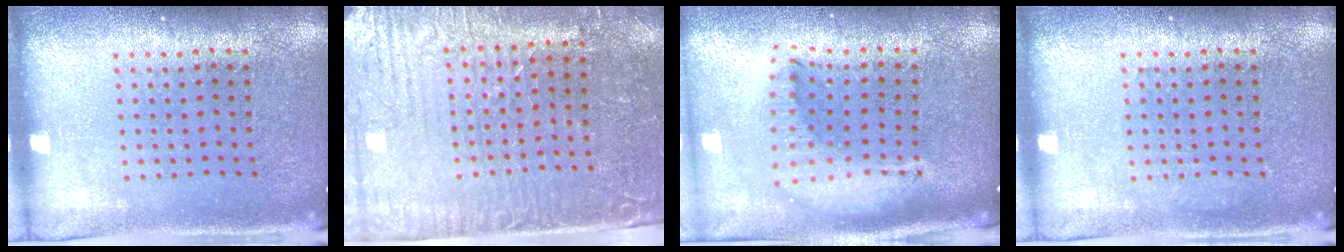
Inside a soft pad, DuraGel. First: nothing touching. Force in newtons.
{"total": 3.5, "press": 3.3, "slide": 1.3}
{"total": 2.2, "press": 1.7, "slide": 1.4}
{"total": 0.6, "press": 0.6, "slide": 0.1}